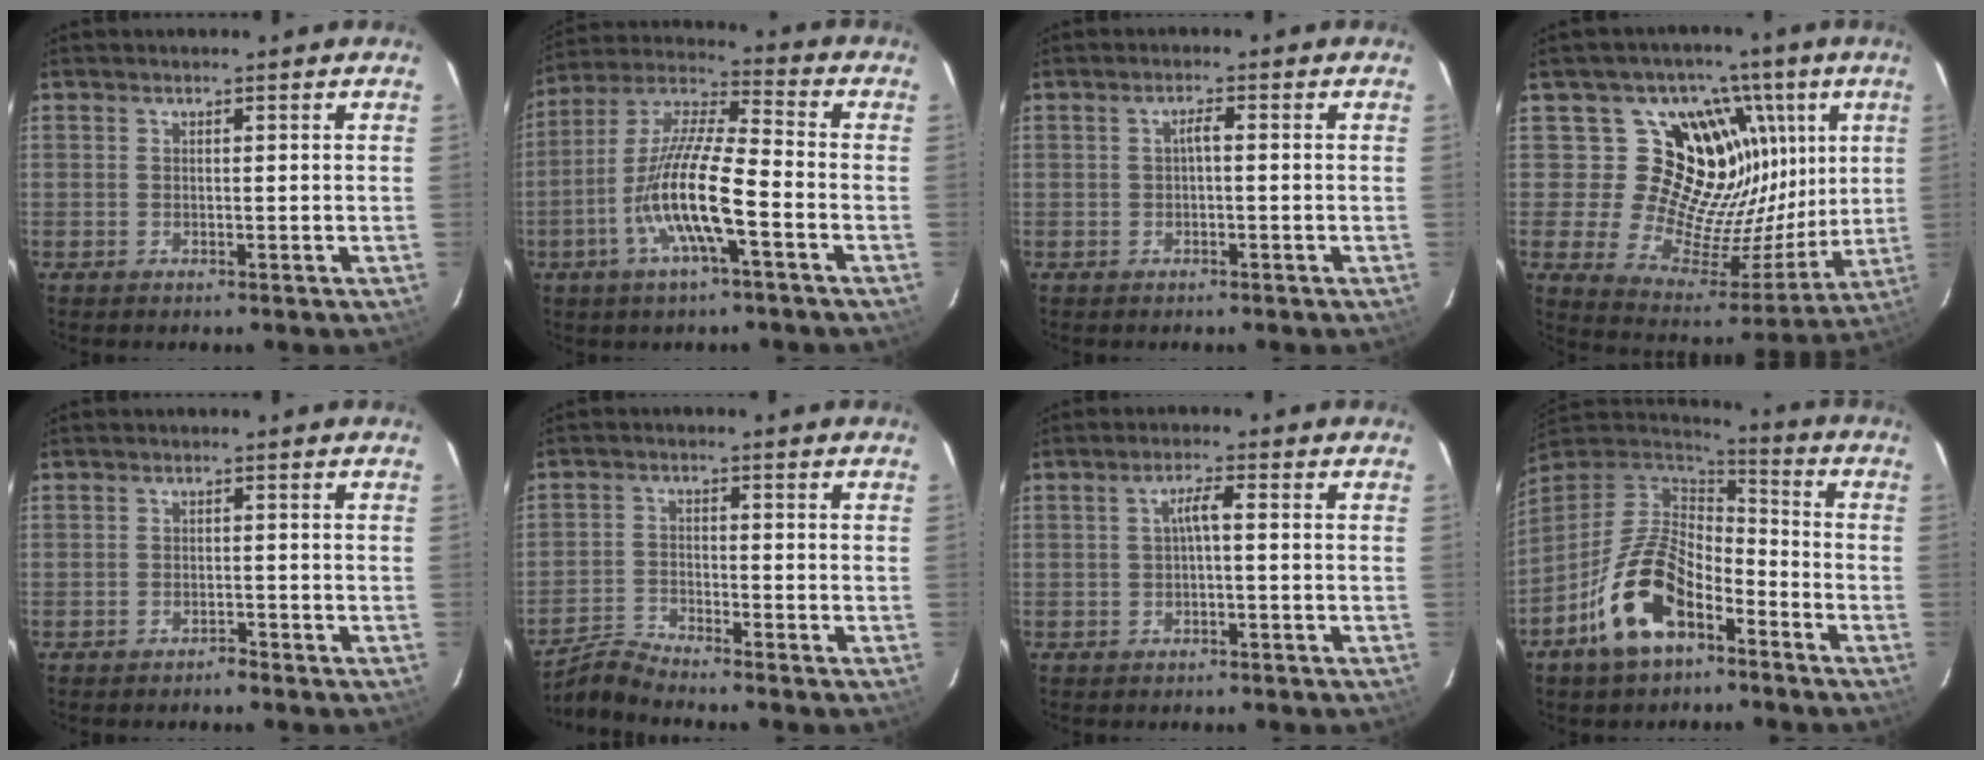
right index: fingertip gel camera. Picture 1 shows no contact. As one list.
[{"total": 13.7, "force": [-5.0, 2.2, 12.6], "torque": [-0.253, -0.004, -0.103]}, {"total": 1.4, "force": [-0.2, 0.3, 1.3], "torque": [-0.025, 0.010, -0.003]}, {"total": 19.6, "force": [8.3, 15.6, 8.6], "torque": [-0.144, -0.012, 0.151]}, {"total": 1.4, "force": [-1.3, 0.4, 0.1], "torque": [-0.007, 0.007, -0.020]}, {"total": 4.7, "force": [-4.6, -1.0, 0.2], "torque": [-0.018, 0.007, -0.097]}, {"total": 2.5, "force": [-0.3, 0.2, 2.4], "torque": [-0.048, 0.010, -0.003]}, {"total": 15.9, "force": [-8.7, 7.8, 10.8], "torque": [-0.217, 0.002, -0.160]}]